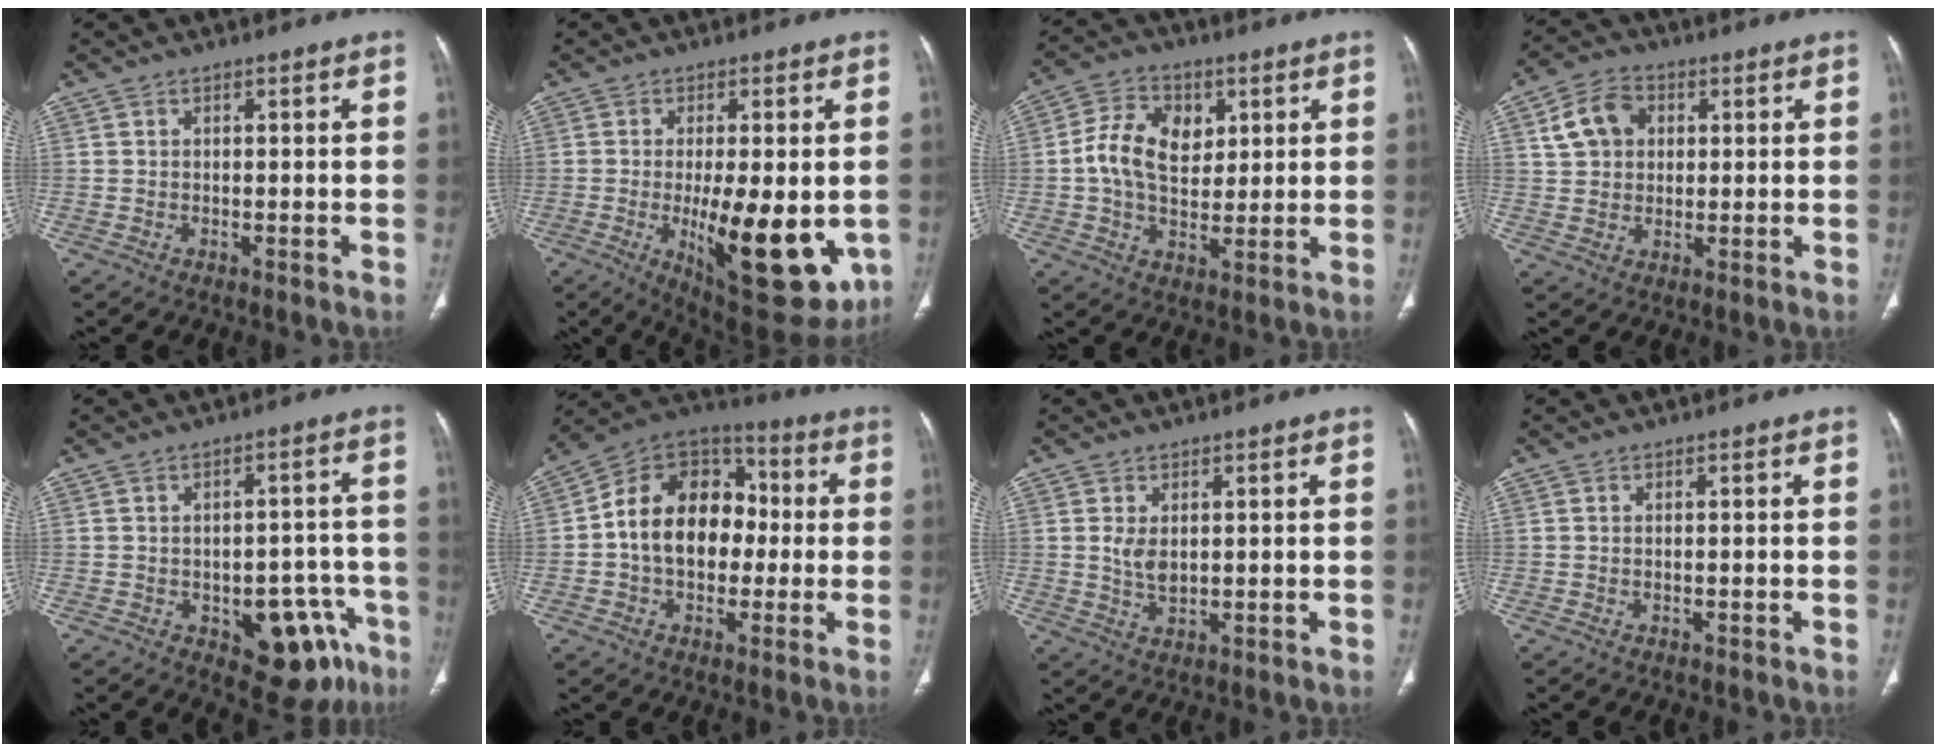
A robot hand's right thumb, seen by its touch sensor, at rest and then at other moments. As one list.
[{"total": 19.3, "force": [-3.8, 7.3, 17.4], "torque": [-0.222, -0.029, -0.030]}, {"total": 11.2, "force": [2.1, 8.0, 7.6], "torque": [-0.109, 0.000, 0.034]}, {"total": 8.3, "force": [2.4, 6.5, 4.6], "torque": [-0.068, 0.007, 0.041]}, {"total": 12.9, "force": [-5.9, 7.2, 9.0], "torque": [-0.067, 0.038, -0.065]}, {"total": 17.2, "force": [-0.2, 12.6, 11.7], "torque": [-0.153, 0.041, -0.015]}, {"total": 3.7, "force": [0.8, 2.2, 2.9], "torque": [-0.052, -0.011, 0.022]}, {"total": 0.0}]